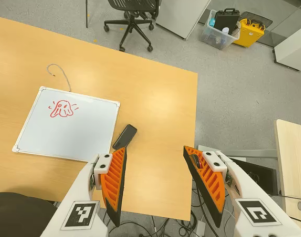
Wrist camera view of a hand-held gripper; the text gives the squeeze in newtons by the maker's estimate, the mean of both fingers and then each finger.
{"total": 0.0}